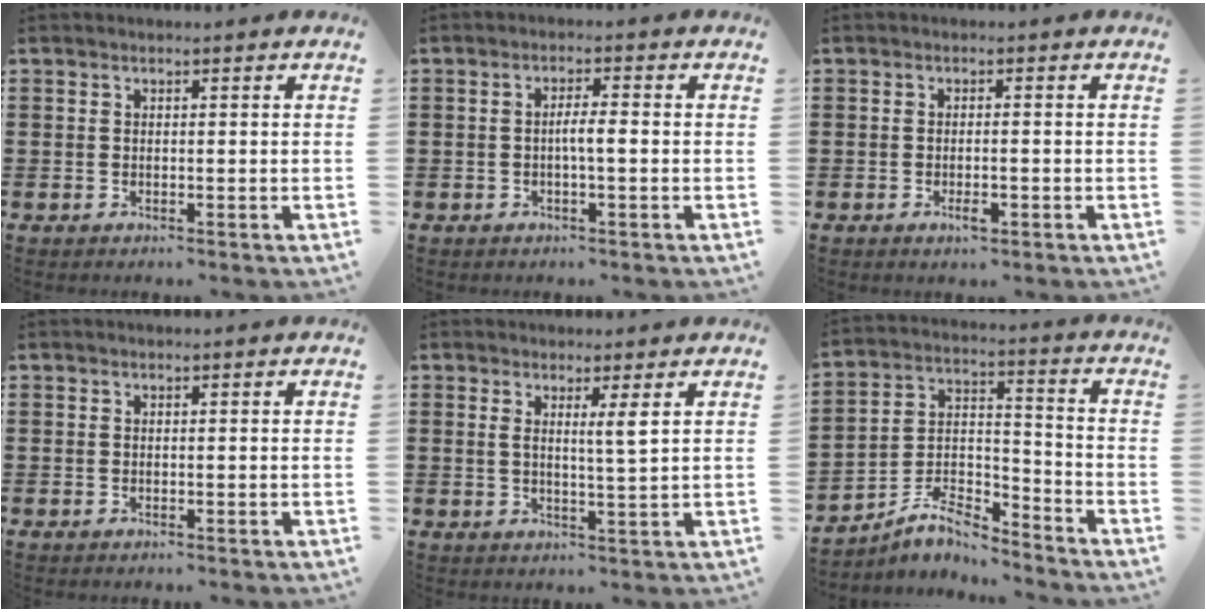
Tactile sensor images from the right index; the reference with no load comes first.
{"total": 2.6, "force": [-0.4, 0.3, 2.5], "torque": [-0.046, 0.000, -0.009]}
{"total": 2.3, "force": [-1.0, 0.5, 2.0], "torque": [-0.035, -0.002, -0.016]}
{"total": 0.0}
{"total": 3.0, "force": [1.3, -0.4, 2.6], "torque": [-0.056, -0.008, 0.020]}
{"total": 7.5, "force": [-6.7, 1.9, 2.8], "torque": [-0.060, 0.003, -0.133]}